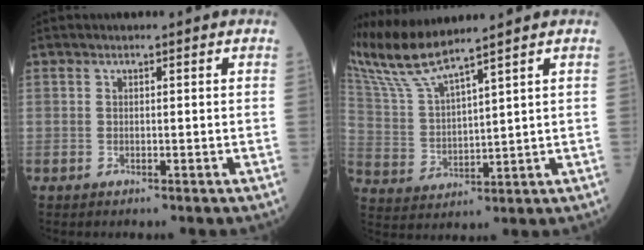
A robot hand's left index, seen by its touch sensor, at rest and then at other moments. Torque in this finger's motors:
{"motor_torque": [0.34, -0.41, 0.25, 0.07]}